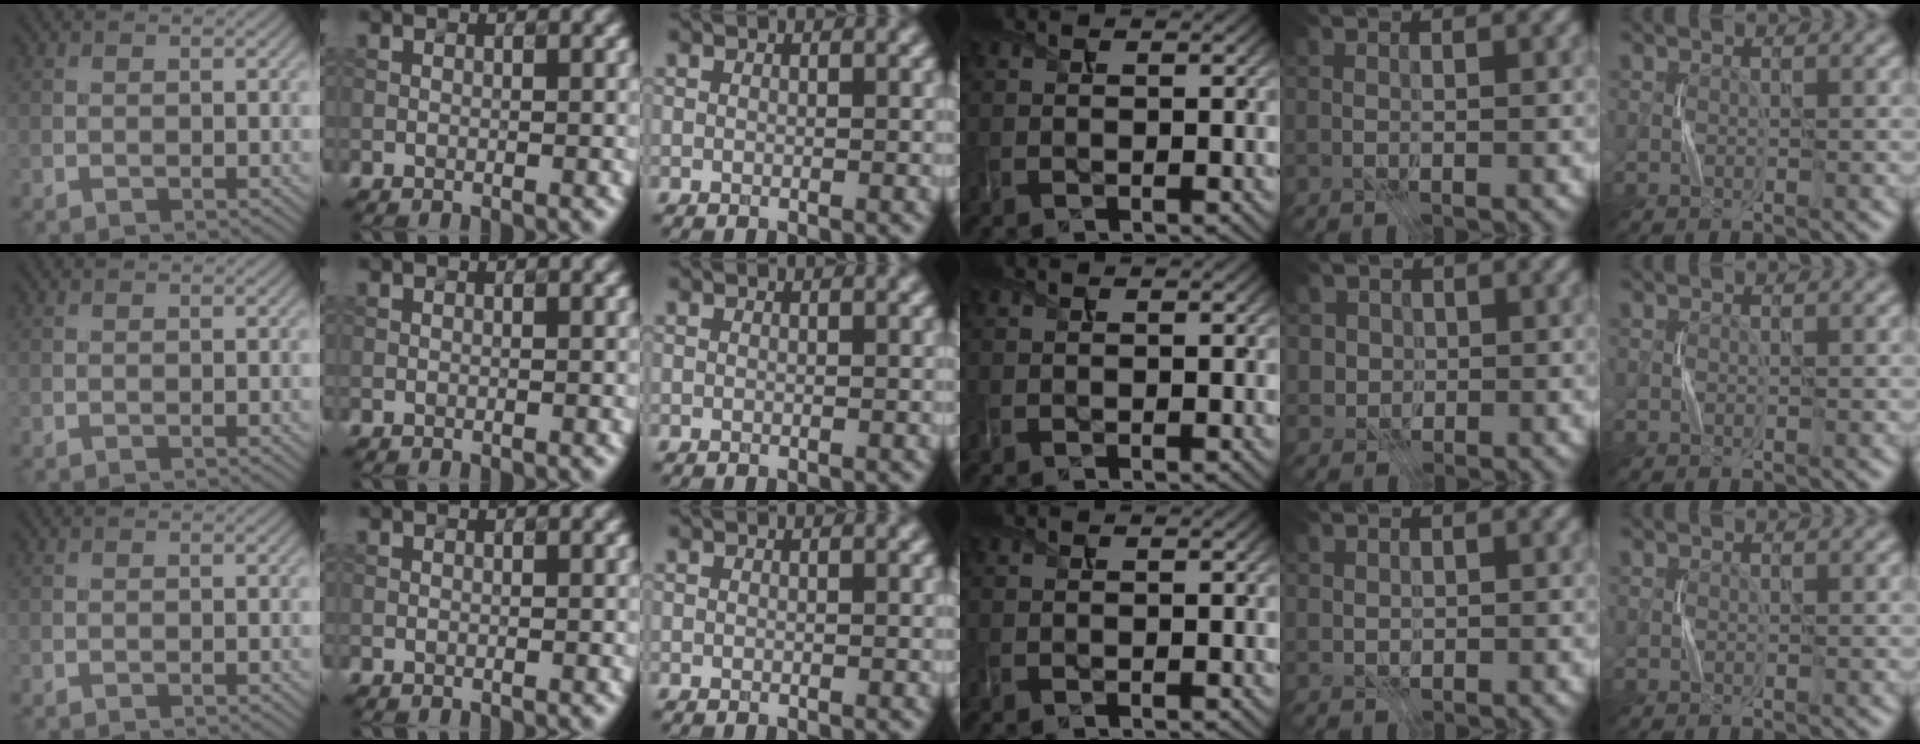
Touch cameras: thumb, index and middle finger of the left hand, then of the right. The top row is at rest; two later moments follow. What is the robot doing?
{"motion": "press", "object": "joystick"}